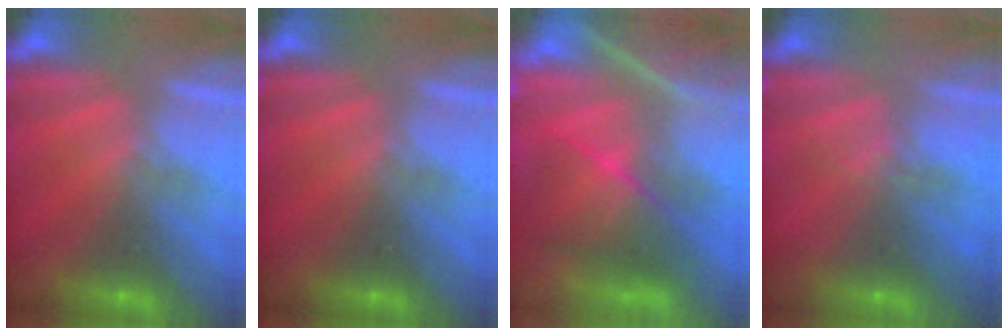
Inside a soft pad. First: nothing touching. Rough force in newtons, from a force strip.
{"total": 0.0}
{"total": 7.3}
{"total": 2.3}